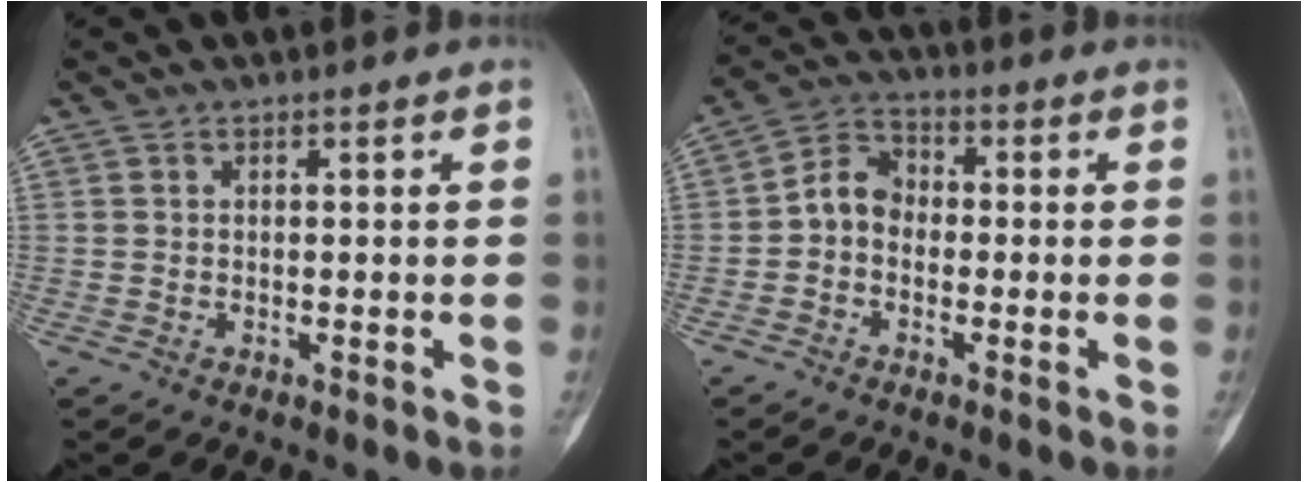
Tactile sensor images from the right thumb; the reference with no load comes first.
{"total": 6.2, "force": [-1.2, 4.9, 3.5], "torque": [-0.043, 0.026, -0.039]}